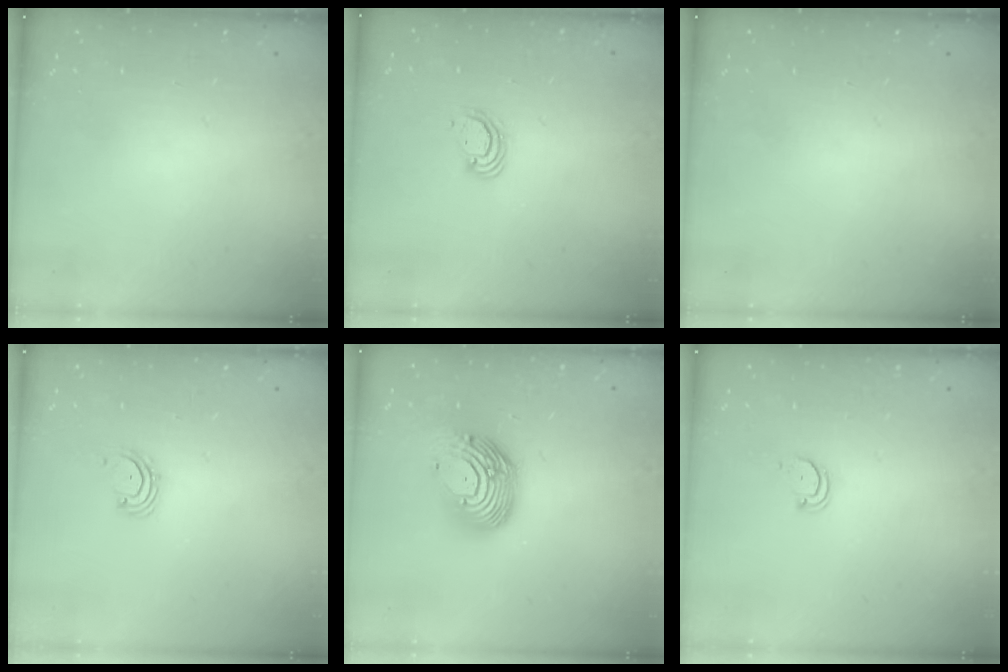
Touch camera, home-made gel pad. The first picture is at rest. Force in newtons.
{"total": 3.8, "press": 3.8, "slide": 0.4}
{"total": 0.0}
{"total": 2.3, "press": 2.3, "slide": 0.5}
{"total": 16.1, "press": 16.0, "slide": 2.0}
{"total": 2.4, "press": 2.4, "slide": 0.2}